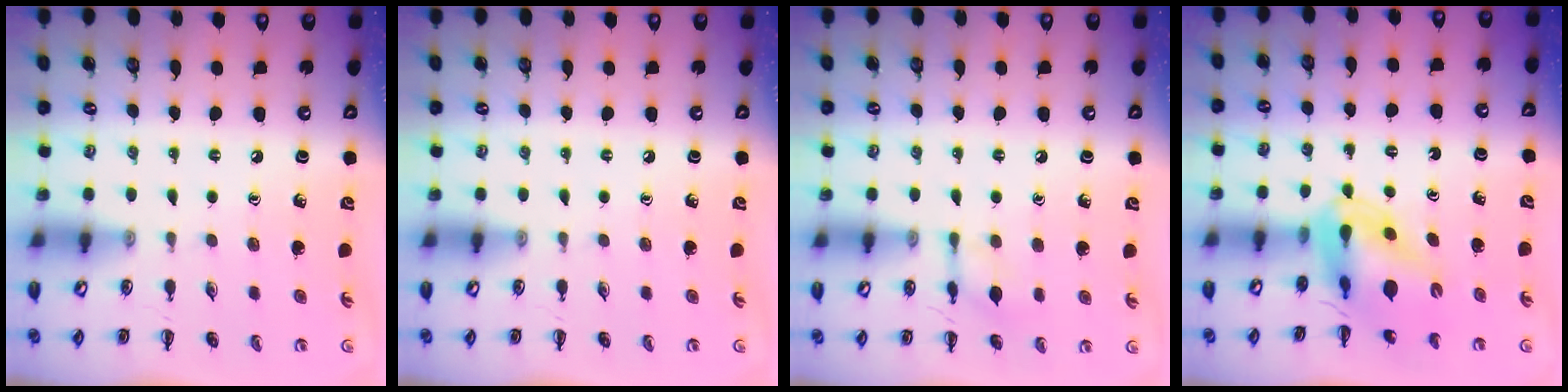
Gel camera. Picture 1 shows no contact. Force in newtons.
{"total": 0.0}
{"total": 8.2, "press": 8.2, "slide": 0.3}
{"total": 10.7, "press": 10.1, "slide": 3.4}